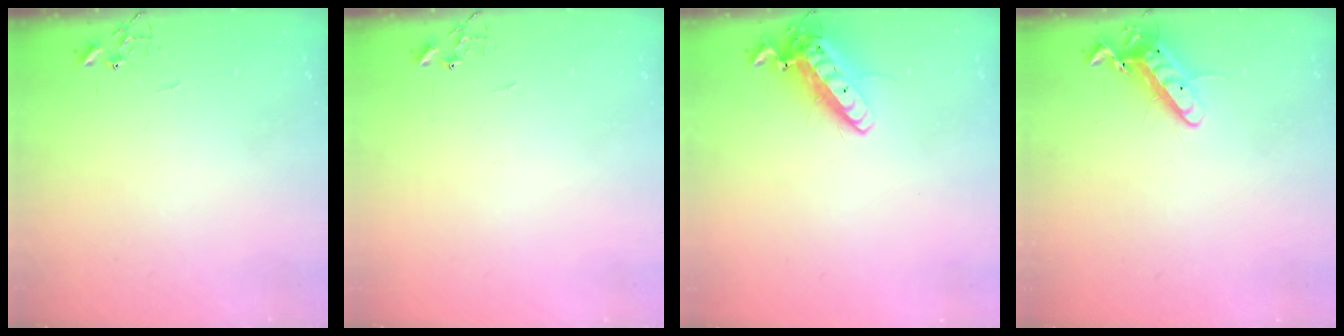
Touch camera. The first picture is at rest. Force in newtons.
{"total": 0.0}
{"total": 14.4, "press": 14.1, "slide": 2.7}
{"total": 12.1, "press": 12.0, "slide": 1.4}